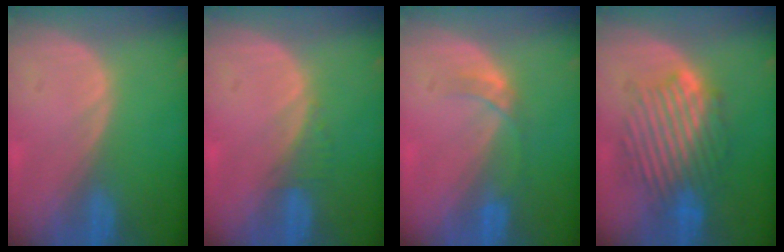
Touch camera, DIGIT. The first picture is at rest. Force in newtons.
{"total": 1.3, "press": 1.2, "slide": 0.4}
{"total": 3.0, "press": 2.7, "slide": 1.3}
{"total": 9.0, "press": 8.8, "slide": 1.8}